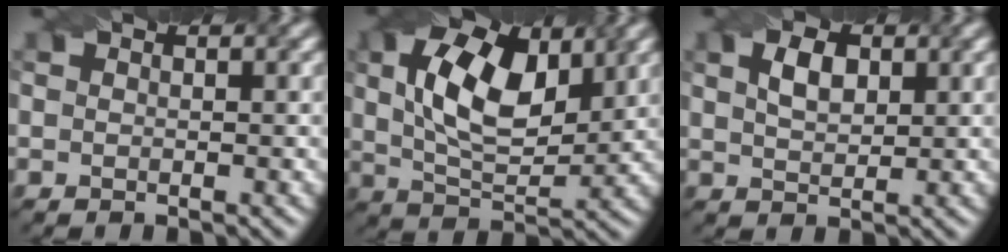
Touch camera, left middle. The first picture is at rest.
{"total": 9.5, "force": [2.8, 5.0, 7.6], "torque": [-0.142, 0.009, 0.046]}
{"total": 2.8, "force": [1.1, 1.6, 2.0], "torque": [-0.045, 0.005, 0.023]}